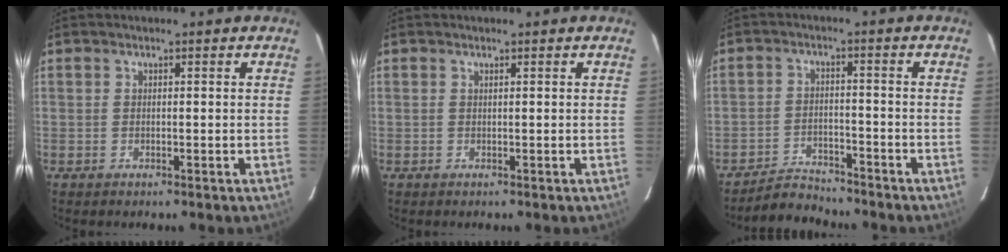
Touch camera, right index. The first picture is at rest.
{"total": 0.0}
{"total": 5.7, "force": [-5.5, 1.4, 0.4], "torque": [-0.026, 0.011, -0.092]}